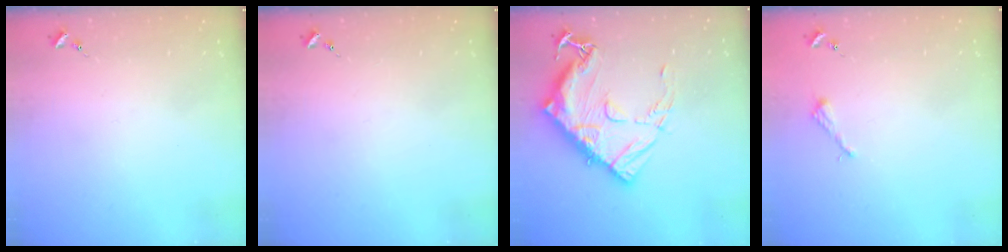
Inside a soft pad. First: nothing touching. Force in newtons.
{"total": 0.0}
{"total": 19.9, "press": 19.8, "slide": 1.7}
{"total": 2.6, "press": 2.6, "slide": 0.3}